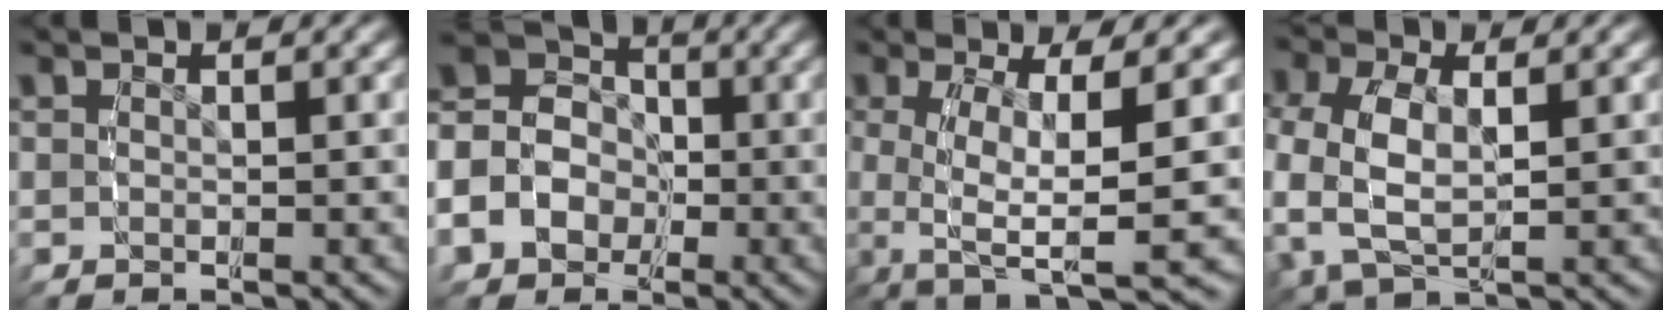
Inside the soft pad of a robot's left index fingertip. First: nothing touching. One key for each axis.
{"total": 13.0, "fx": 0.1, "fy": 11.7, "fz": 5.7, "tx": -0.127, "ty": -0.004, "tz": -0.024}
{"total": 9.9, "fx": -2.6, "fy": 5.1, "fz": 8.1, "tx": -0.145, "ty": -0.031, "tz": -0.026}
{"total": 6.7, "fx": 0.2, "fy": 5.0, "fz": 4.5, "tx": -0.131, "ty": -0.015, "tz": 0.009}